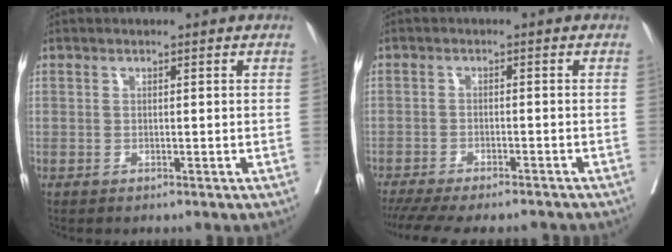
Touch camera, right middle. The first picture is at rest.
{"total": 14.1, "force": [-12.4, 2.9, 6.2], "torque": [-0.130, -0.022, -0.170]}